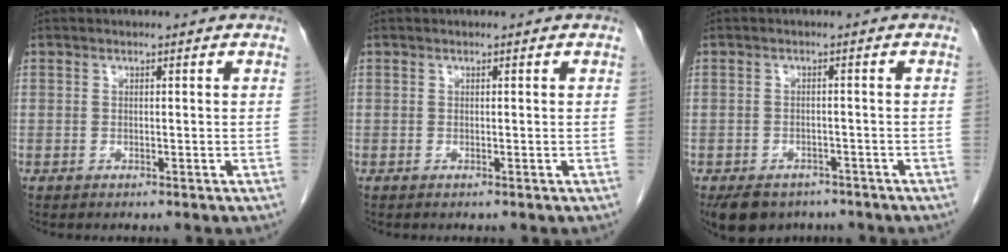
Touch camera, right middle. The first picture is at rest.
{"total": 0.0}
{"total": 7.4, "force": [-5.7, 4.2, 2.2], "torque": [-0.037, -0.002, -0.079]}